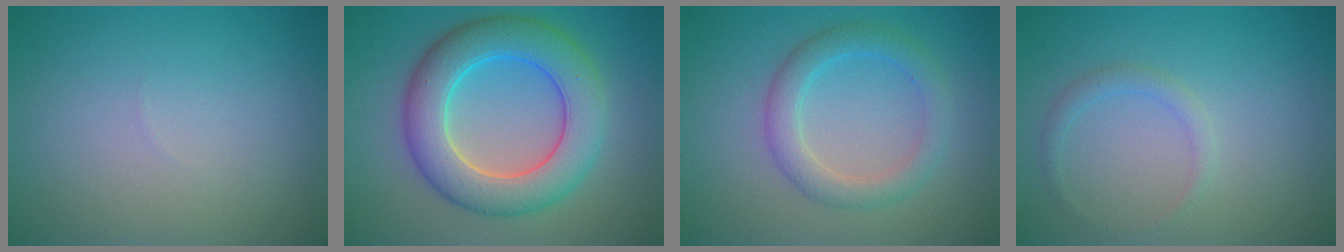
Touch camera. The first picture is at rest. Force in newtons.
{"total": 8.2, "press": 8.2, "slide": 0.3}
{"total": 3.3, "press": 3.3, "slide": 0.1}
{"total": 1.2, "press": 1.2, "slide": 0.2}